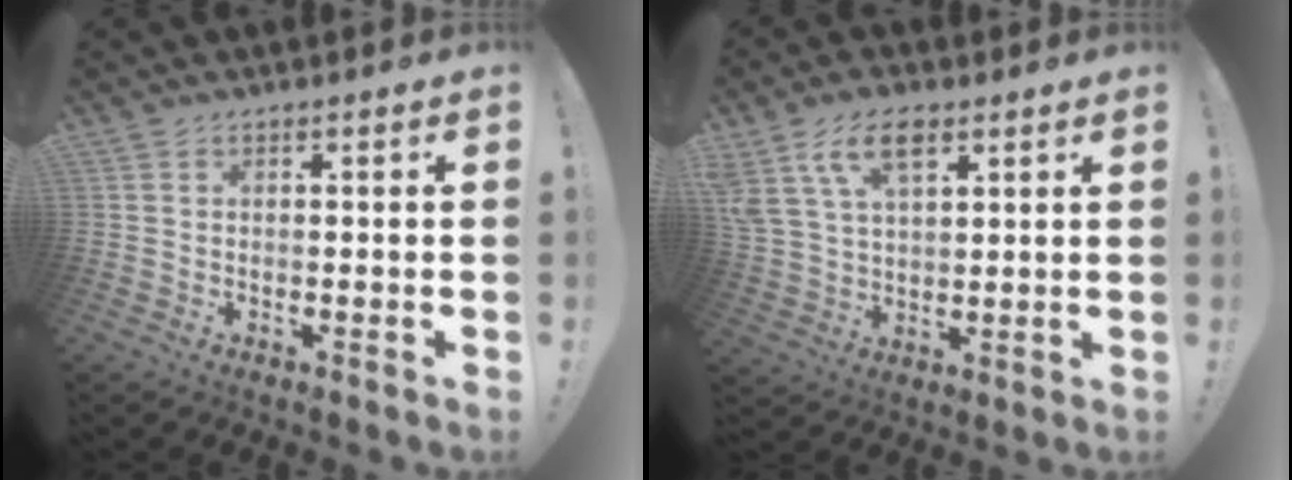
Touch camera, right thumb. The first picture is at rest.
{"total": 11.5, "force": [6.3, 6.3, 7.3], "torque": [-0.136, -0.008, 0.120]}